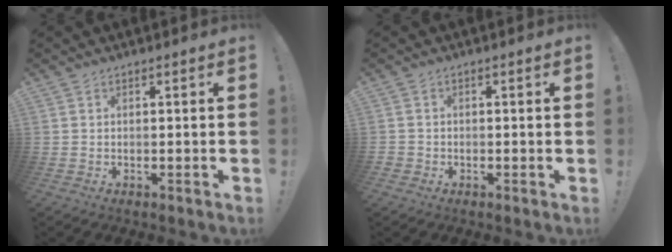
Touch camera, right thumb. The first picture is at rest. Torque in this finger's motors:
{"motor_torque": [0.03, -0.52, 0.65, -0.52, 0.00]}